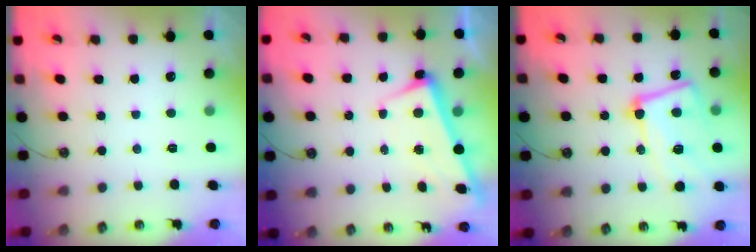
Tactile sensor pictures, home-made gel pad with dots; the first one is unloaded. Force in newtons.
{"total": 2.5, "press": 2.4, "slide": 0.6}
{"total": 14.9, "press": 14.7, "slide": 2.3}